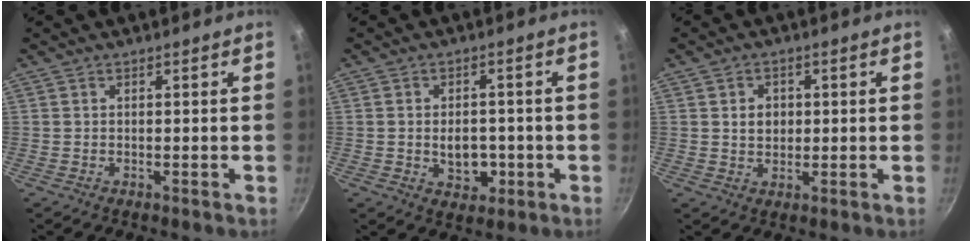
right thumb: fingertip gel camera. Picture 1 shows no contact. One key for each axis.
{"total": 6.4, "fx": -1.2, "fy": 4.7, "fz": 4.3, "tx": -0.037, "ty": 0.006, "tz": -0.010}
{"total": 4.1, "fx": 0.7, "fy": 3.3, "fz": 2.3, "tx": -0.020, "ty": 0.001, "tz": 0.012}